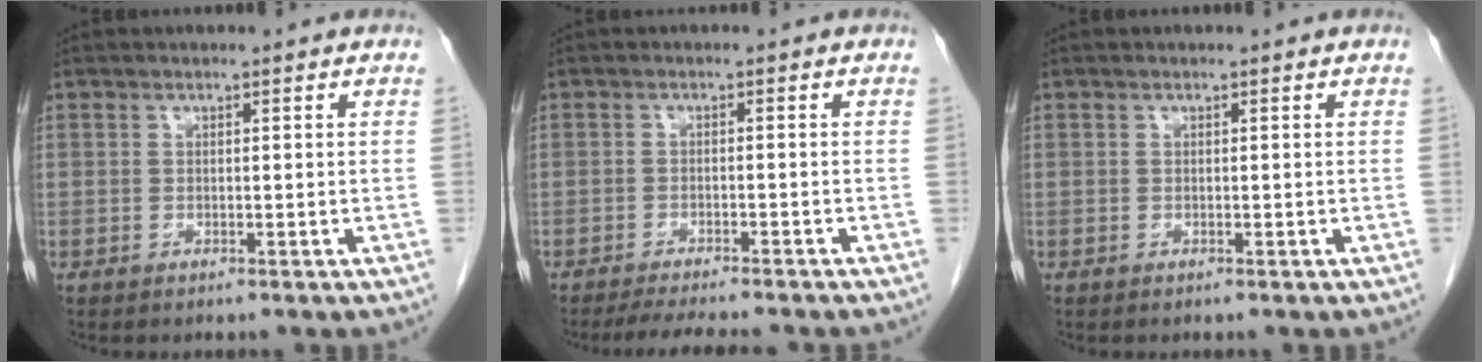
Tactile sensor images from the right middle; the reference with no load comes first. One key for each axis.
{"total": 7.7, "fx": -6.8, "fy": 0.7, "fz": 3.6, "tx": -0.053, "ty": -0.016, "tz": -0.101}
{"total": 0.0}